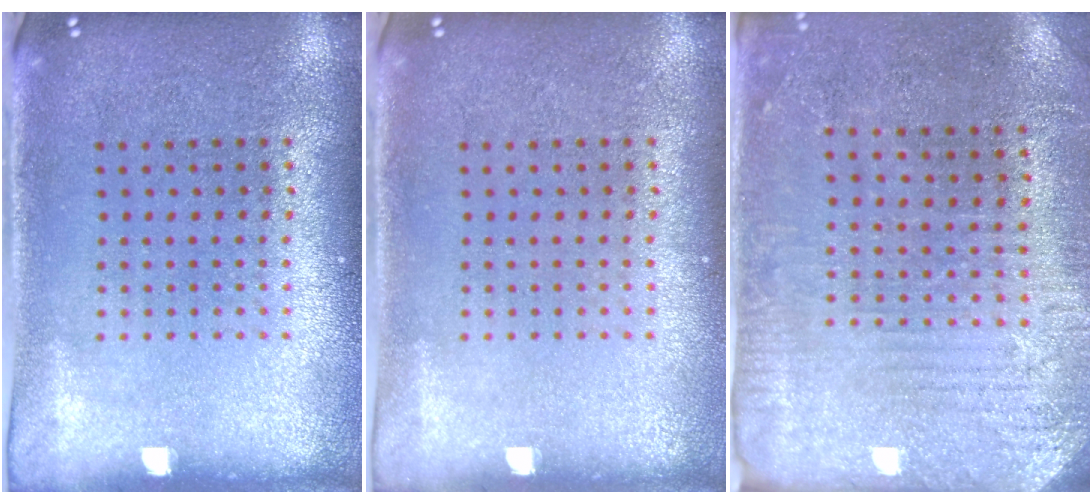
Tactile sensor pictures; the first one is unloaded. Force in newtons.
{"total": 0.0}
{"total": 3.0, "press": 2.8, "slide": 1.1}